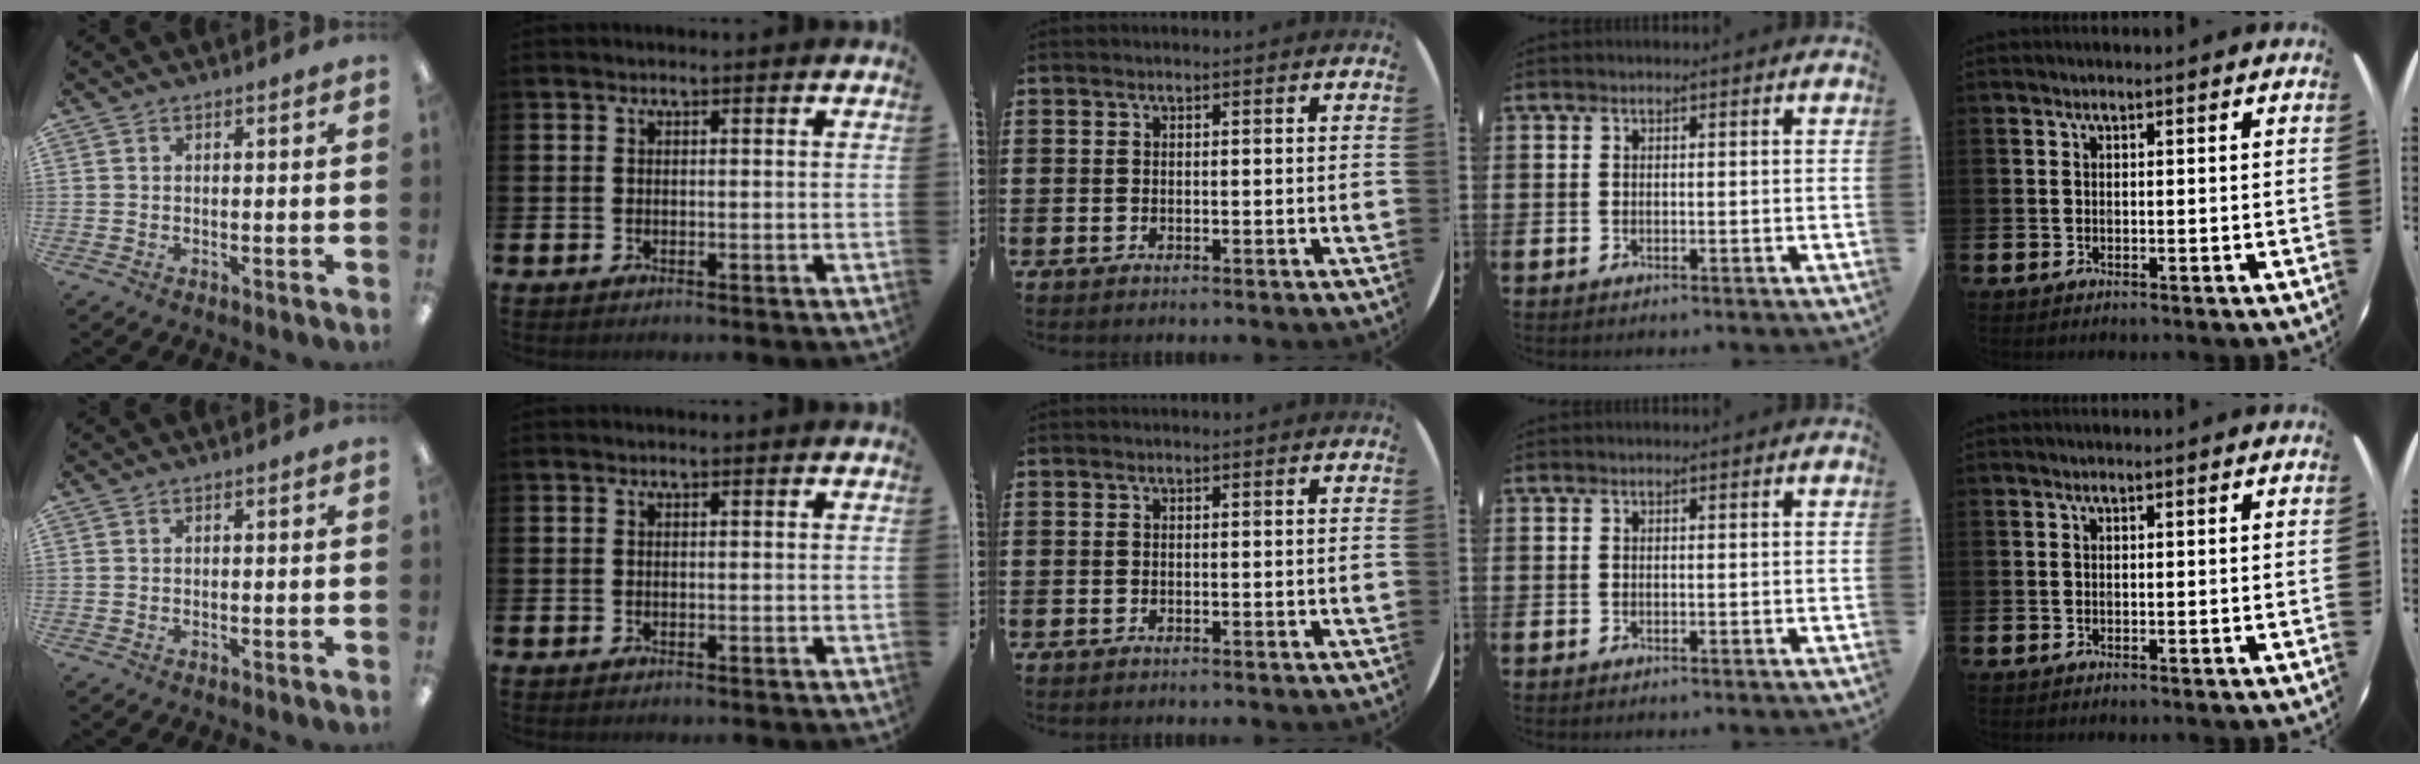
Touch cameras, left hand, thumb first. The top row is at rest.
{}